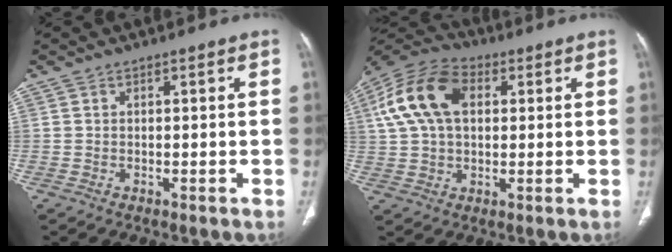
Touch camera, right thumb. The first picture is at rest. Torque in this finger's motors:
{"motor_torque": [0.19, 0.53, 1.07, -0.52, 0.27]}